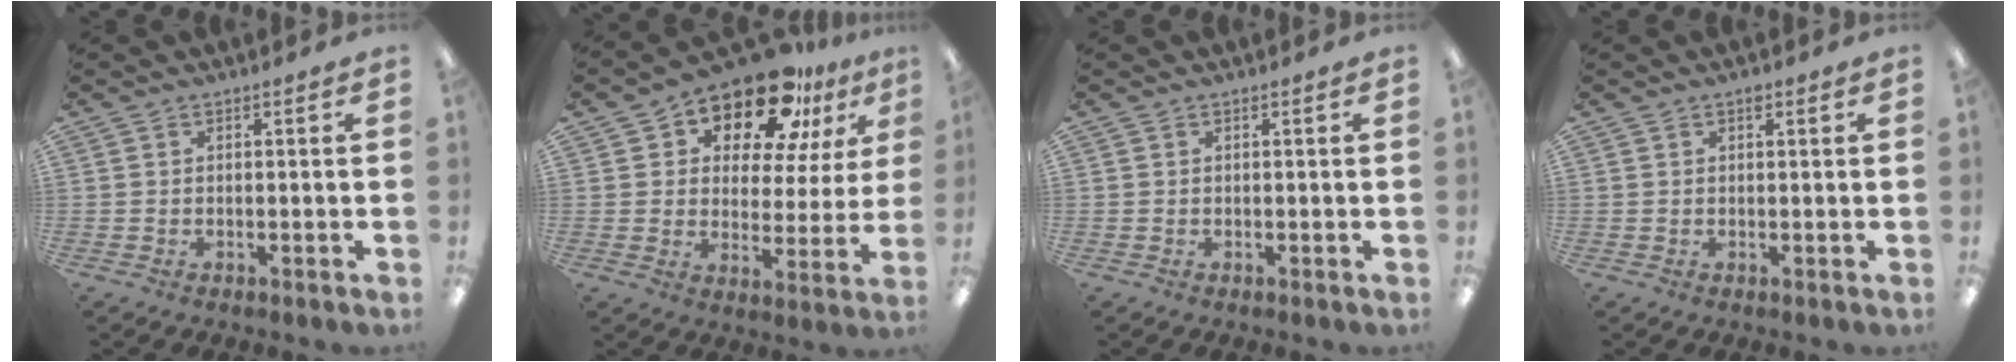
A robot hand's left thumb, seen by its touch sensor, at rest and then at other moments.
{"total": 16.5, "force": [12.8, 7.1, 7.6], "torque": [-0.132, -0.086, 0.224]}
{"total": 0.0}
{"total": 1.0, "force": [0.7, 0.4, 0.6], "torque": [-0.007, -0.001, 0.011]}